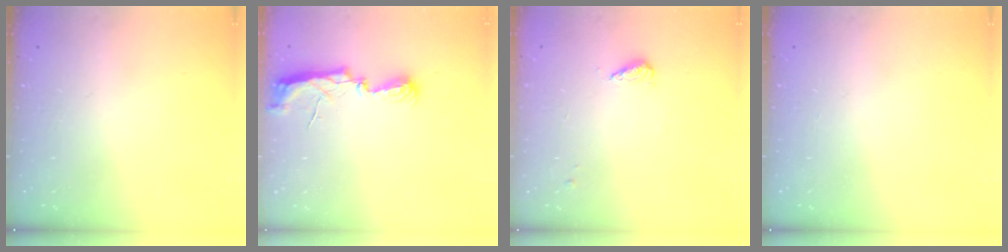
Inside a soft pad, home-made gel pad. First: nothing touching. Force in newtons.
{"total": 7.3, "press": 7.3, "slide": 0.5}
{"total": 3.6, "press": 3.5, "slide": 1.1}
{"total": 0.0}